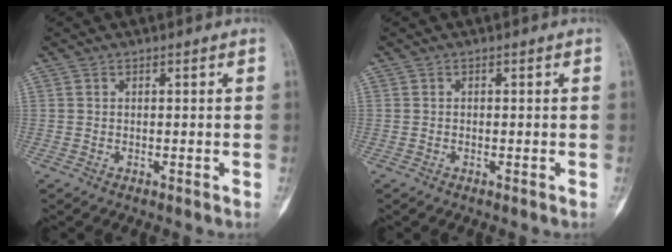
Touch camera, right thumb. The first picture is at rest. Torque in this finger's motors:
{"motor_torque": [-0.36, 0.07, -0.28, -0.14, -0.05]}